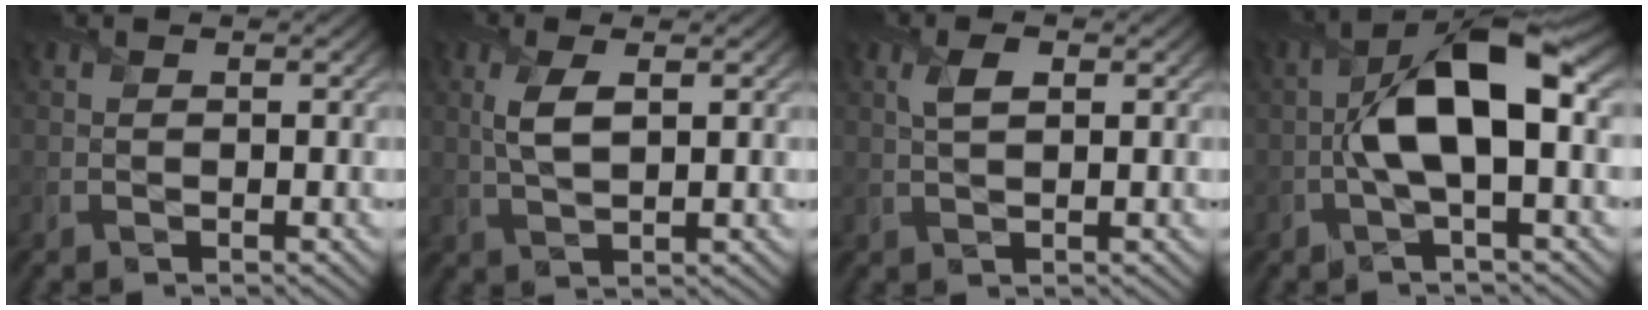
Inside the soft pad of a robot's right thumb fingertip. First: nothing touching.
{"total": 3.7, "force": [1.1, 1.5, 3.3], "torque": [-0.080, 0.000, 0.024]}
{"total": 2.4, "force": [0.9, 1.0, 2.0], "torque": [-0.043, 0.003, 0.018]}
{"total": 10.9, "force": [0.0, 4.0, 10.2], "torque": [-0.192, 0.013, -0.004]}